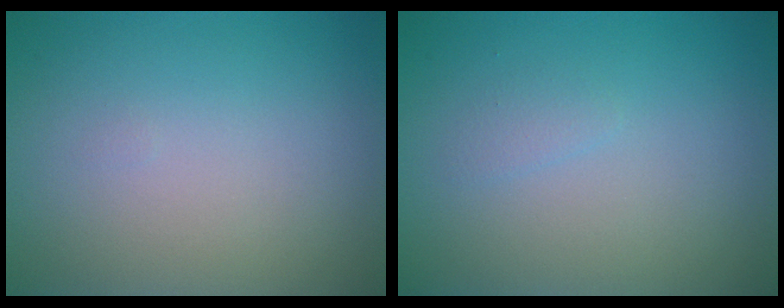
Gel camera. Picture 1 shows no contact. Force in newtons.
{"total": 0.8, "press": 0.8, "slide": 0.0}